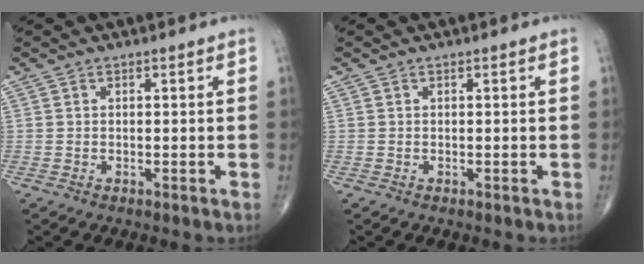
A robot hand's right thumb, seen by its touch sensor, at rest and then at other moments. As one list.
[{"total": 0.0}]